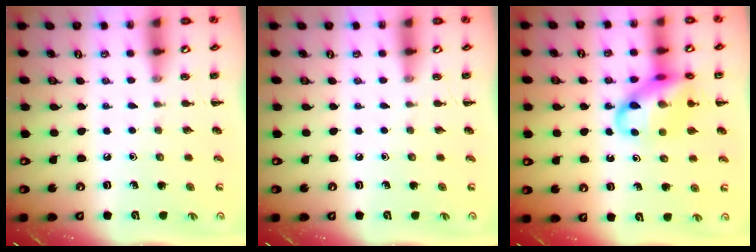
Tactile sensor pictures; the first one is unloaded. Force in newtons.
{"total": 0.0}
{"total": 15.7, "press": 15.5, "slide": 2.6}